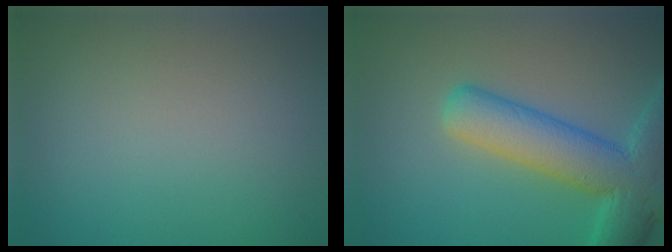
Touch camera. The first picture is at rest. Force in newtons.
{"total": 8.1, "press": 8.1, "slide": 0.5}